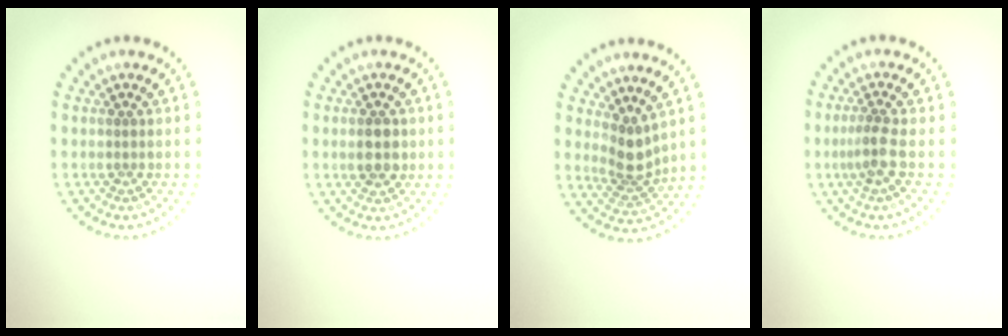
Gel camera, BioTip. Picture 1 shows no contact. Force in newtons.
{"total": 2.2, "press": 2.2, "slide": 0.2}
{"total": 2.9, "press": 2.1, "slide": 2.0}
{"total": 2.1, "press": 1.6, "slide": 1.4}